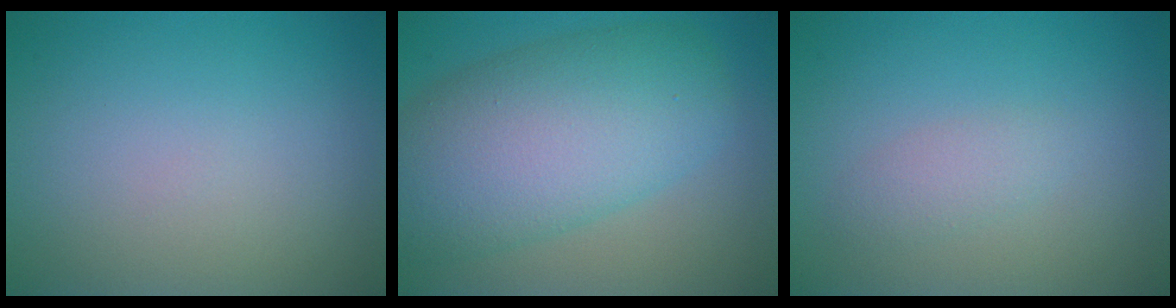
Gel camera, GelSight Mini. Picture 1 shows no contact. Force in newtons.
{"total": 10.2, "press": 10.2, "slide": 0.2}
{"total": 1.5, "press": 1.5, "slide": 0.1}